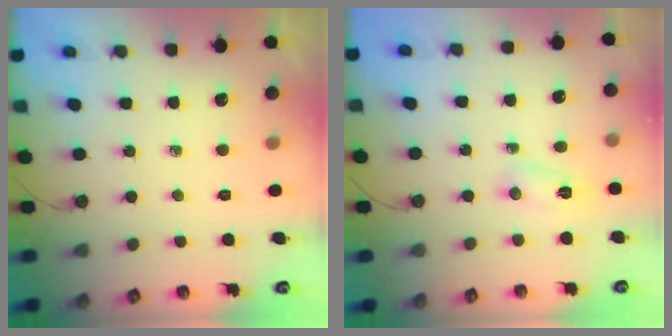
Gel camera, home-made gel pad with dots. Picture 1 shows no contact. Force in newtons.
{"total": 3.0, "press": 2.9, "slide": 0.6}